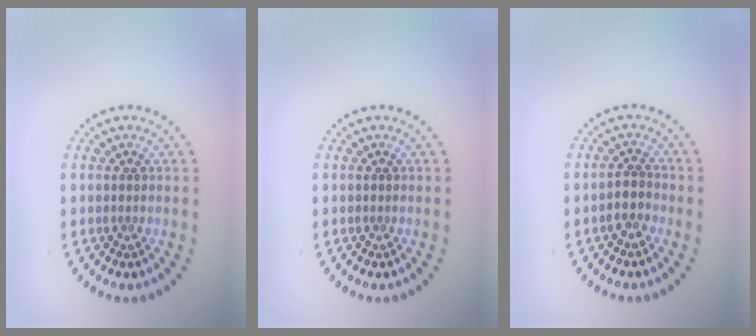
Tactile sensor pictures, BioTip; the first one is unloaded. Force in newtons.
{"total": 0.0}
{"total": 1.8, "press": 1.6, "slide": 0.9}